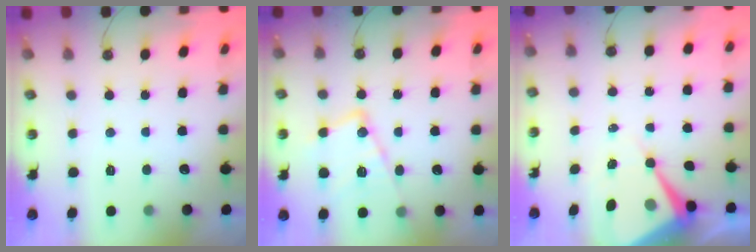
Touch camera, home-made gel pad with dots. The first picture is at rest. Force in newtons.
{"total": 16.9, "press": 16.8, "slide": 1.6}
{"total": 10.3, "press": 10.2, "slide": 1.1}